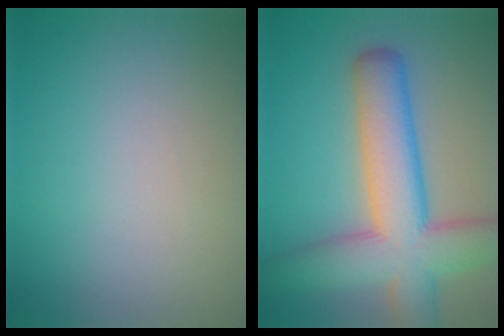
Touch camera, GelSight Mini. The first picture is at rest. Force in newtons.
{"total": 9.6, "press": 9.6, "slide": 0.4}